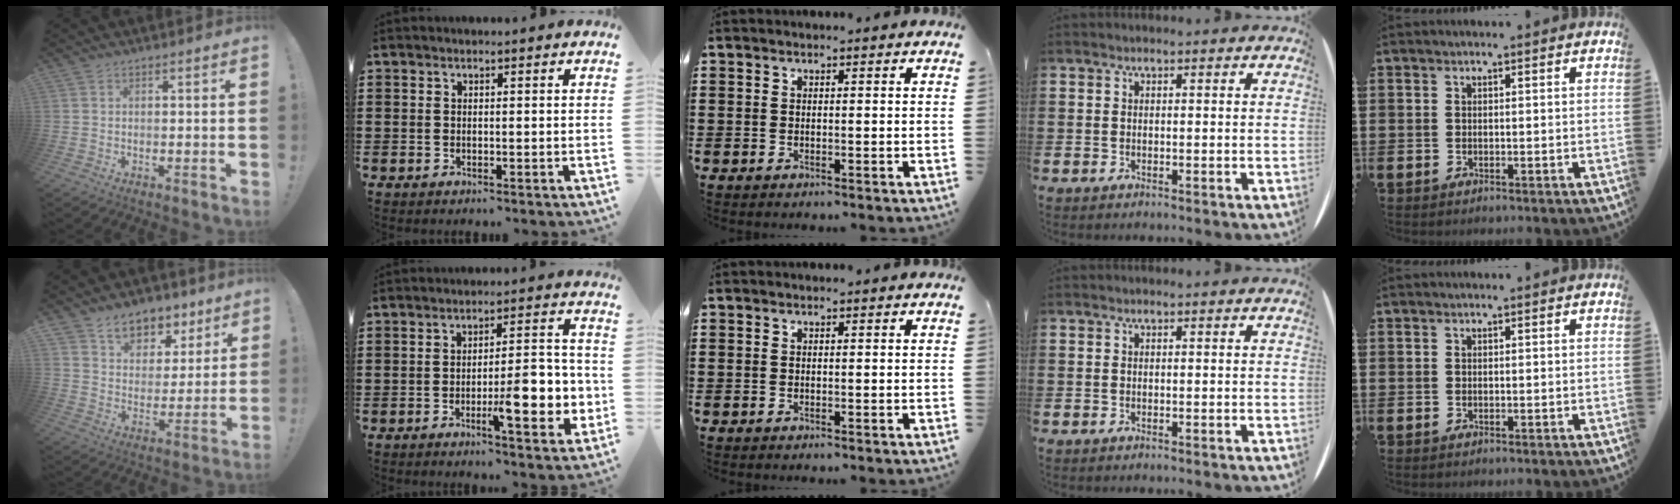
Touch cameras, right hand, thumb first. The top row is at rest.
{"thumb": {"total": 10.1, "force": [7.2, 6.5, 2.7], "torque": [-0.040, -0.054, 0.137]}, "index": {"total": 10.1, "force": [-3.0, 3.0, 9.1], "torque": [-0.120, -0.003, -0.048]}}